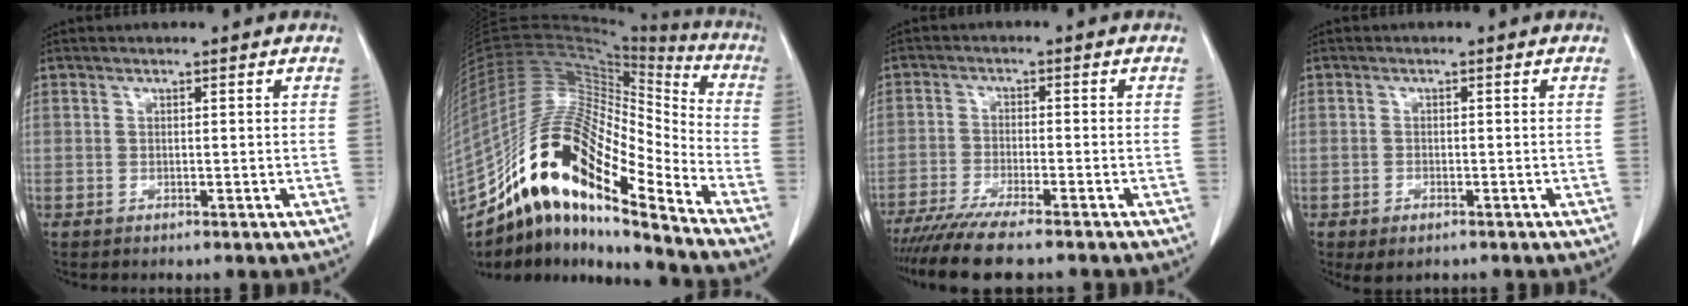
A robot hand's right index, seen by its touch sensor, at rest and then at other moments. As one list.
[{"total": 24.0, "force": [-15.8, 5.4, 17.2], "torque": [-0.352, 0.009, -0.284]}, {"total": 10.9, "force": [-9.1, 0.4, 6.0], "torque": [-0.091, -0.026, -0.147]}, {"total": 2.6, "force": [-1.5, 1.2, 1.6], "torque": [-0.029, -0.004, -0.014]}]